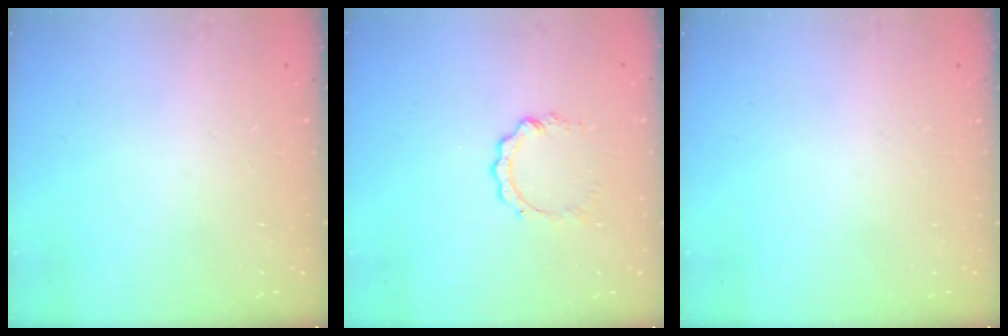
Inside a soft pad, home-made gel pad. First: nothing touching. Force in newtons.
{"total": 3.8, "press": 3.8, "slide": 0.5}
{"total": 0.0}